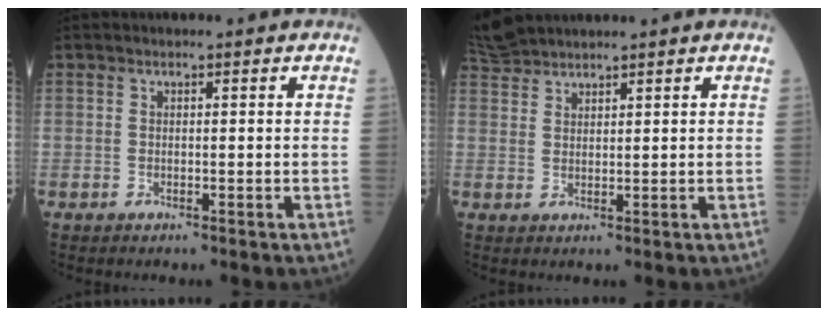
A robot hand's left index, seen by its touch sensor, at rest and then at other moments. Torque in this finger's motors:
{"motor_torque": [0.57, -1.57, 0.02, 0.04]}